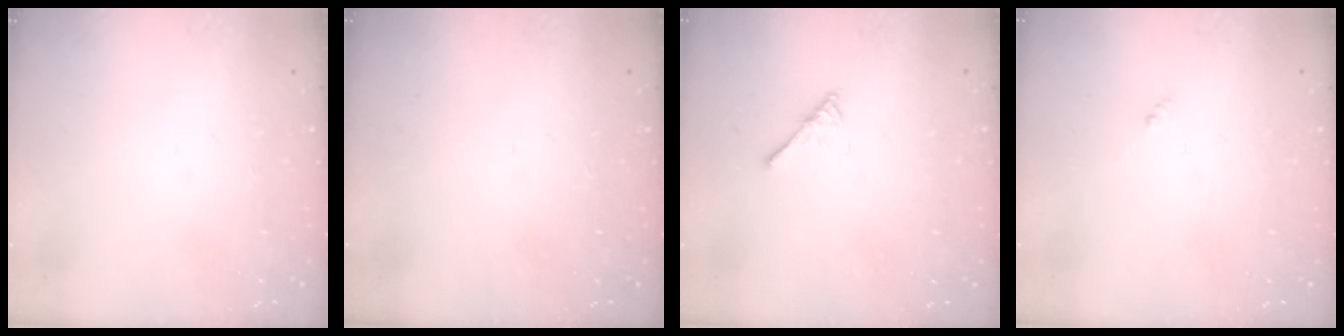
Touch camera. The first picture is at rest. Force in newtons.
{"total": 0.0}
{"total": 3.0, "press": 2.9, "slide": 0.5}
{"total": 0.0}